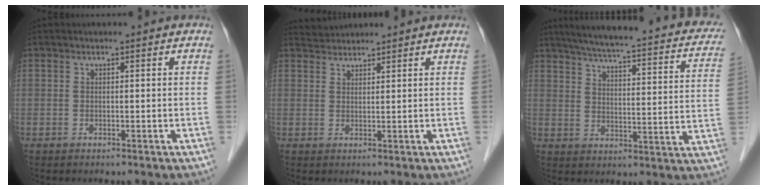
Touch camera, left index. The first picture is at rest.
{"total": 2.3, "force": [2.2, 0.1, -0.5], "torque": [-0.005, 0.018, 0.049]}
{"total": 26.0, "force": [21.0, 4.7, 14.6], "torque": [-0.209, 0.001, 0.248]}